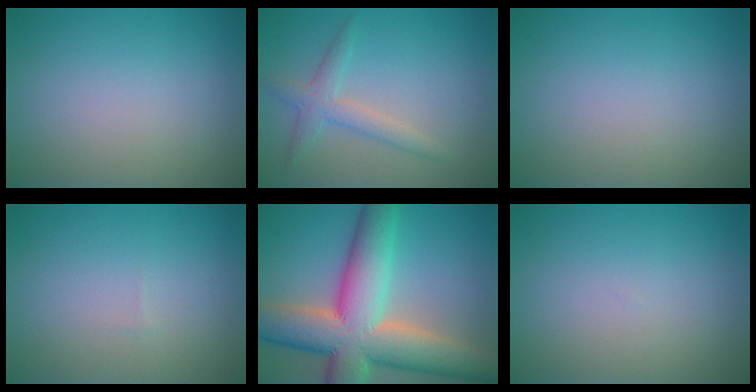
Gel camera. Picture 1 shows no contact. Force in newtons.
{"total": 2.5, "press": 2.5, "slide": 0.1}
{"total": 0.0}
{"total": 0.0}
{"total": 13.7, "press": 13.7, "slide": 0.8}
{"total": 0.0}